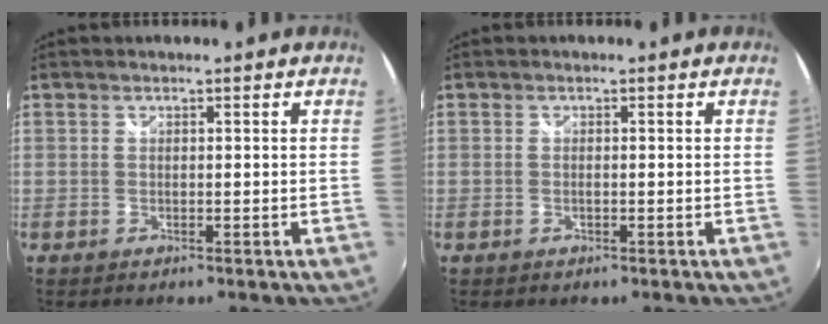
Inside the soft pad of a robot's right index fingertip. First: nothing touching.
{"total": 0.8, "force": [-0.2, 0.2, 0.7], "torque": [-0.015, -0.001, -0.005]}